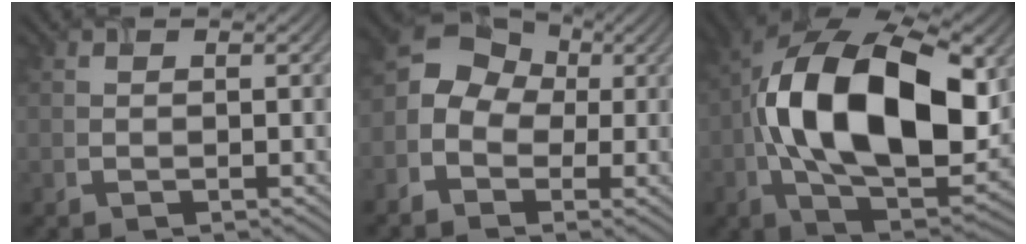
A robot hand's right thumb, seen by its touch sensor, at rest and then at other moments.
{"total": 7.7, "force": [-1.1, 6.3, 4.2], "torque": [-0.082, 0.000, -0.038]}
{"total": 18.8, "force": [1.2, 10.5, 15.5], "torque": [-0.297, -0.003, 0.016]}